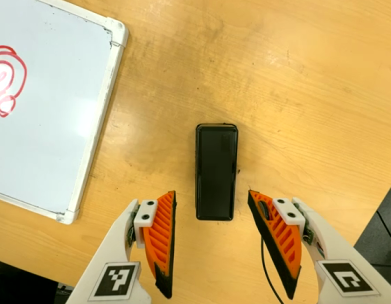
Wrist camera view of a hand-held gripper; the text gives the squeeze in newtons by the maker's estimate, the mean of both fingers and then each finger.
{"total": 0.0}